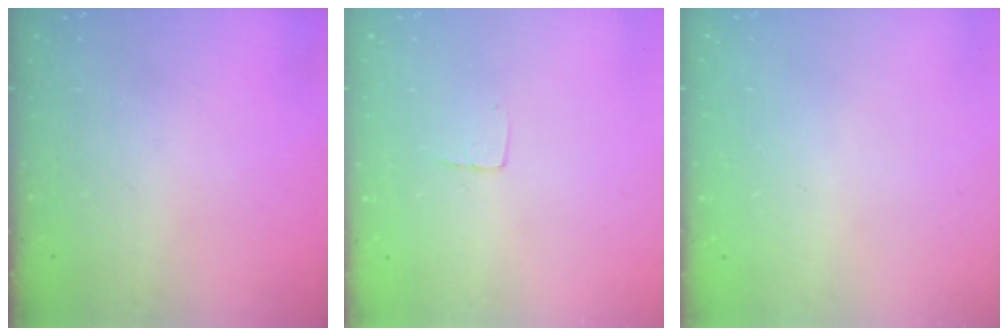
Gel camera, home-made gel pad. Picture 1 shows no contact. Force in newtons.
{"total": 2.9, "press": 2.9, "slide": 0.2}
{"total": 0.0}